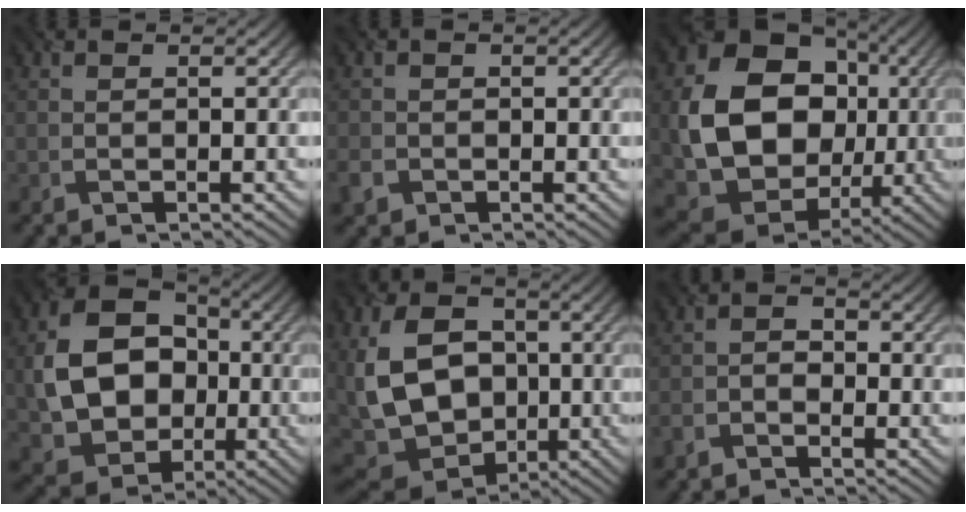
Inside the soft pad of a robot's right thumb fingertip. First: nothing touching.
{"total": 2.1, "force": [-0.9, 1.8, 0.6], "torque": [-0.020, -0.008, -0.023]}
{"total": 16.5, "force": [0.7, 13.3, 9.8], "torque": [-0.199, -0.039, 0.023]}
{"total": 12.8, "force": [-0.5, 10.0, 7.8], "torque": [-0.166, -0.001, -0.010]}
{"total": 14.0, "force": [-0.2, 10.3, 9.6], "torque": [-0.217, -0.012, -0.002]}
{"total": 2.3, "force": [-1.7, 1.3, 1.0], "torque": [-0.022, 0.002, -0.041]}